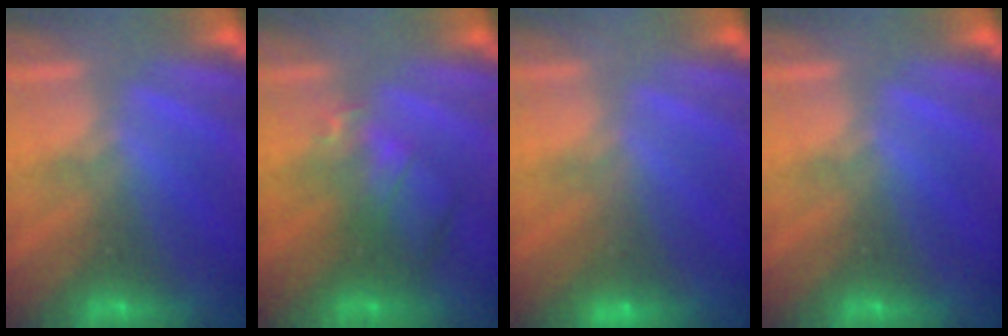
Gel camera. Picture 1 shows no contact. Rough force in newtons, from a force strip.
{"total": 2.4}
{"total": 3.1}
{"total": 0.0}